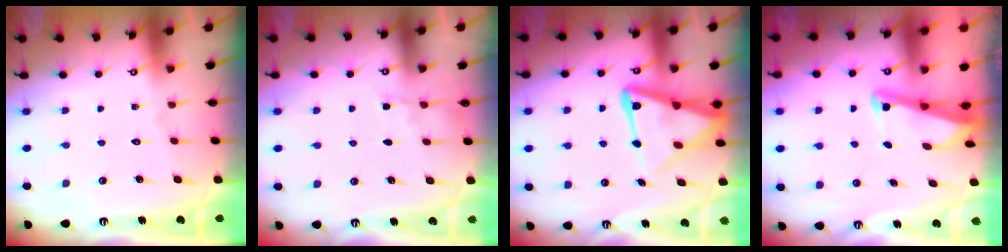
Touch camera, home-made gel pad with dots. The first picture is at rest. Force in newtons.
{"total": 4.0, "press": 4.0, "slide": 0.5}
{"total": 14.1, "press": 14.1, "slide": 1.5}
{"total": 2.7, "press": 2.7, "slide": 0.3}